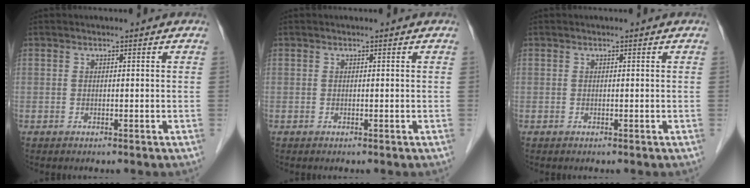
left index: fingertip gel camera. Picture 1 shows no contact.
{"total": 0.0}
{"total": 0.0}